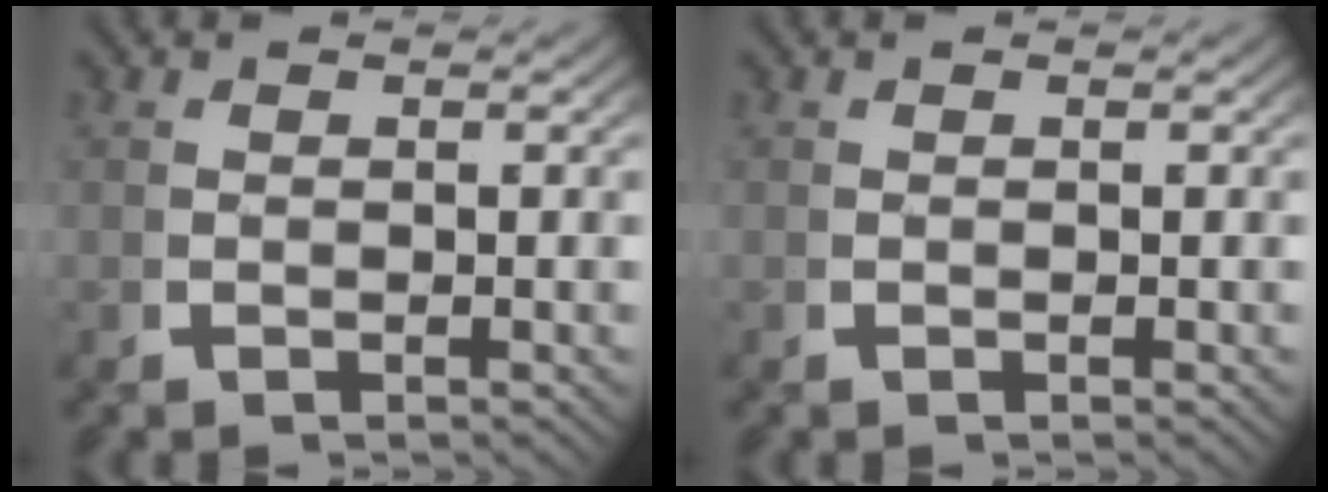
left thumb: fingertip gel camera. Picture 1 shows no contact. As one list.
[{"total": 0.0}]